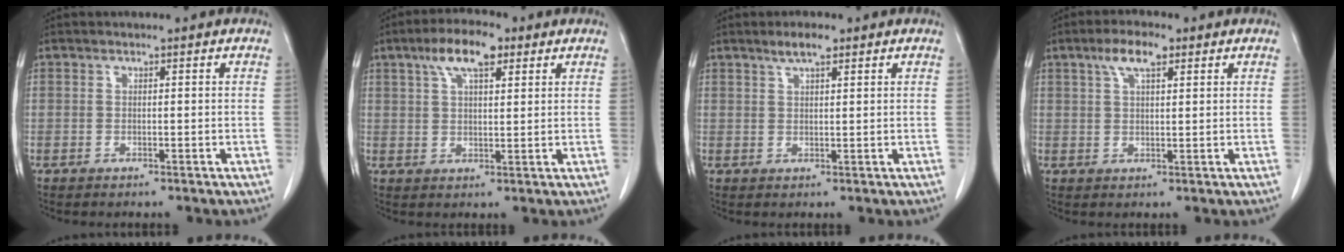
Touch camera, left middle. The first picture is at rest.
{"total": 7.1, "force": [3.9, 2.3, 5.4], "torque": [-0.103, 0.017, 0.067]}
{"total": 2.9, "force": [2.0, 0.6, 2.0], "torque": [-0.039, 0.004, 0.036]}
{"total": 4.7, "force": [2.6, 1.5, 3.6], "torque": [-0.075, 0.012, 0.048]}